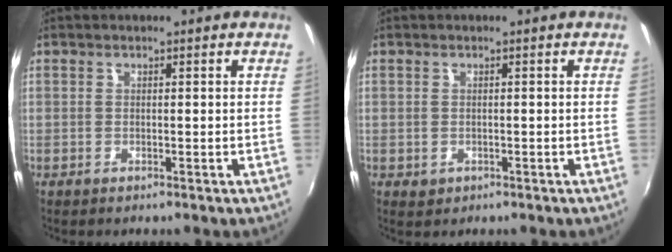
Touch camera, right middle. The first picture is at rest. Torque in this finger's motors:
{"motor_torque": [0.40, -0.35, 0.05, 0.00]}